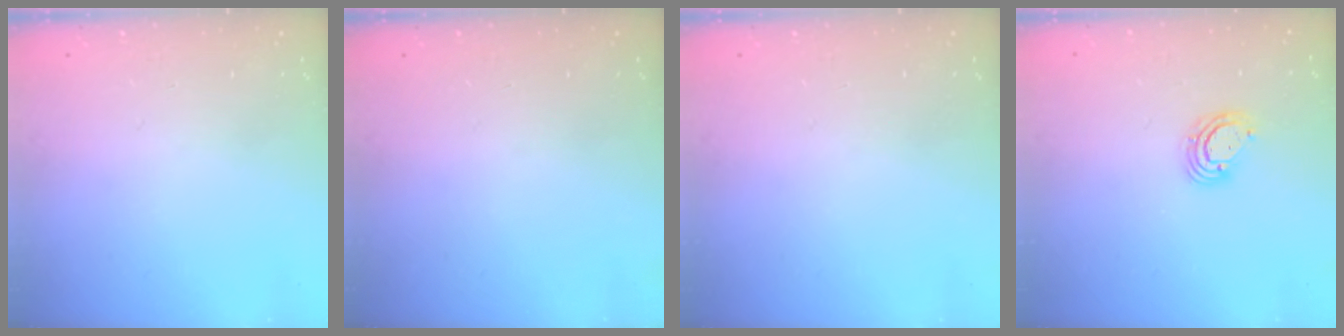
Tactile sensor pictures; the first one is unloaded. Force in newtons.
{"total": 0.0}
{"total": 0.0}
{"total": 4.9, "press": 4.8, "slide": 0.6}